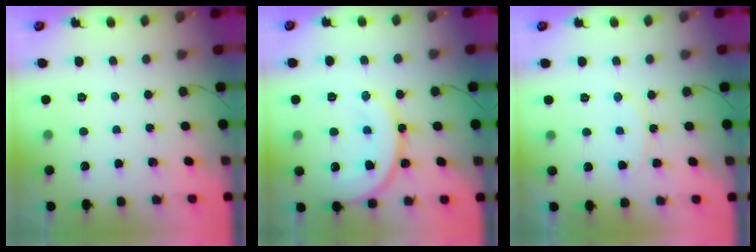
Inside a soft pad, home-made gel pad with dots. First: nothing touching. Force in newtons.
{"total": 15.7, "press": 15.6, "slide": 2.0}
{"total": 7.4, "press": 7.2, "slide": 1.7}